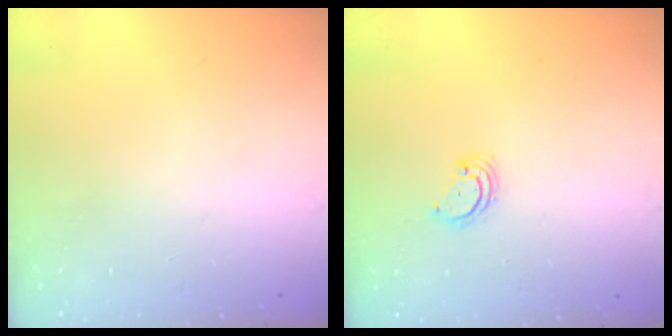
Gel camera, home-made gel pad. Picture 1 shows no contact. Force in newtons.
{"total": 2.8, "press": 2.8, "slide": 0.2}